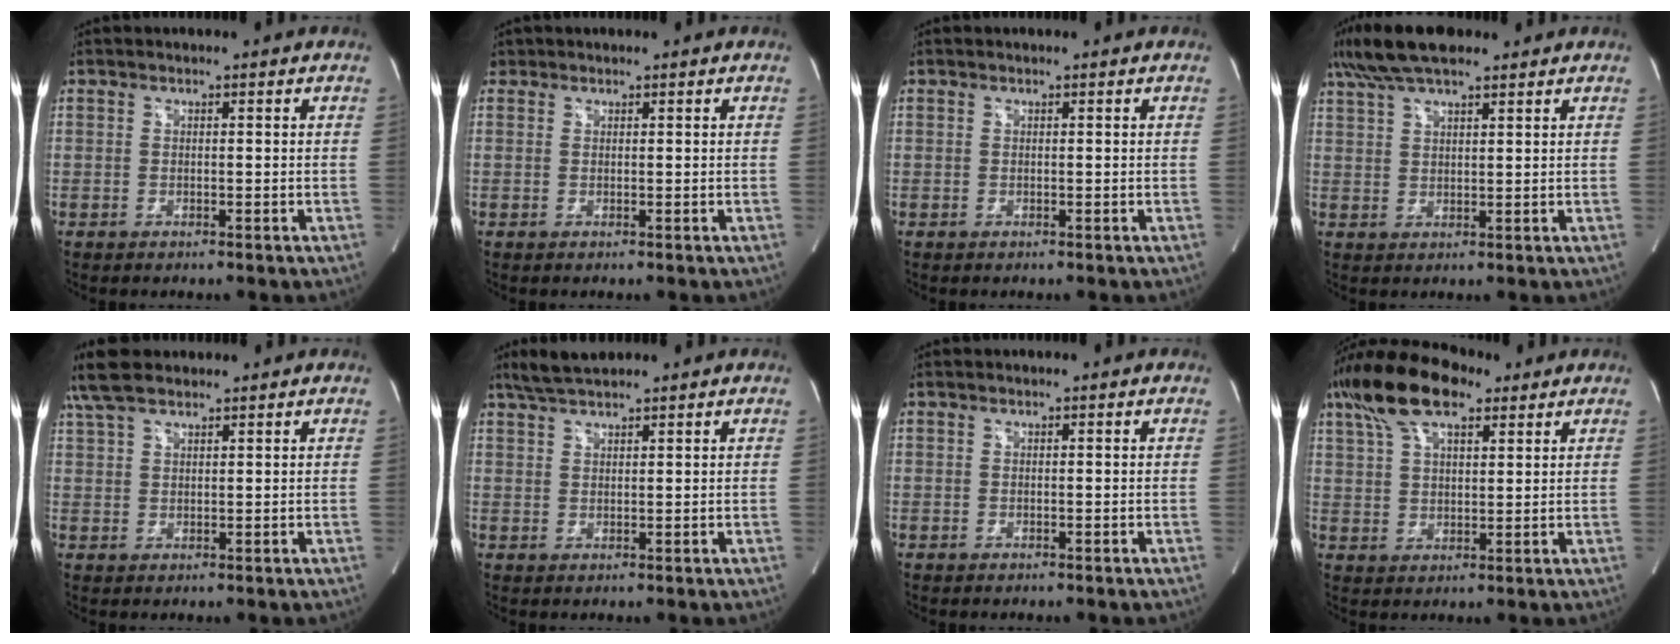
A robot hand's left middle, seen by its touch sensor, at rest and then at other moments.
{"total": 0.8, "force": [0.6, 0.6, 0.0], "torque": [0.003, 0.002, 0.009]}
{"total": 0.0}
{"total": 9.9, "force": [7.6, 2.5, 5.8], "torque": [-0.114, 0.034, 0.138]}
{"total": 7.4, "force": [5.9, 2.3, 3.7], "torque": [-0.086, 0.028, 0.119]}
{"total": 4.6, "force": [4.0, 0.7, 2.1], "torque": [-0.049, 0.017, 0.078]}
{"total": 0.0}
{"total": 13.0, "force": [8.5, 5.0, 8.6], "torque": [-0.177, 0.039, 0.157]}